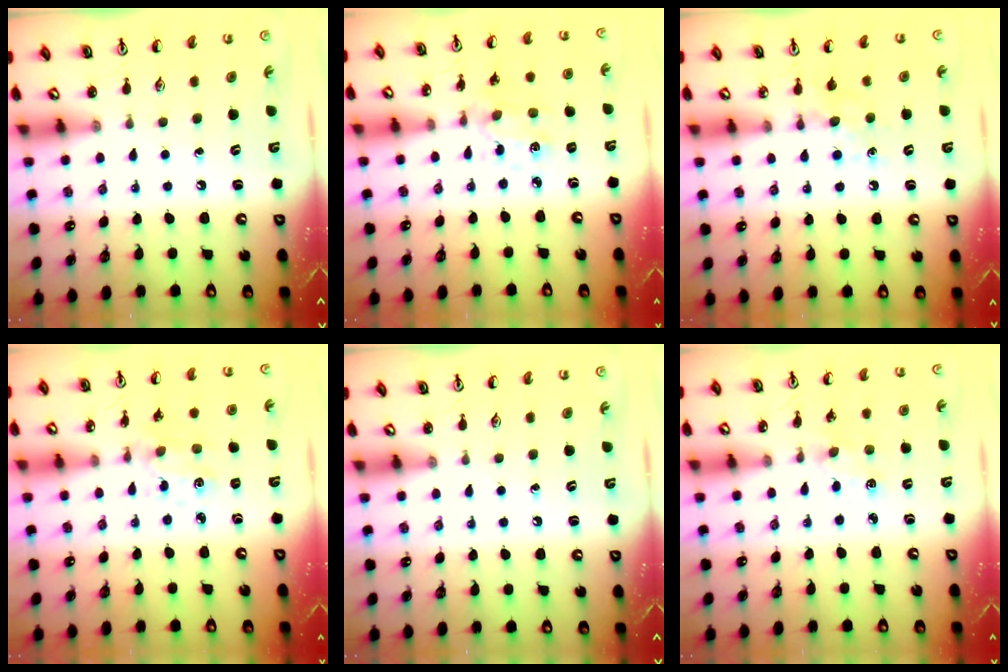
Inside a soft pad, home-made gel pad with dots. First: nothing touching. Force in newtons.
{"total": 1.9, "press": 1.9, "slide": 0.2}
{"total": 5.2, "press": 5.2, "slide": 0.7}
{"total": 1.4, "press": 1.4, "slide": 0.3}
{"total": 0.0}
{"total": 3.0, "press": 3.0, "slide": 0.4}